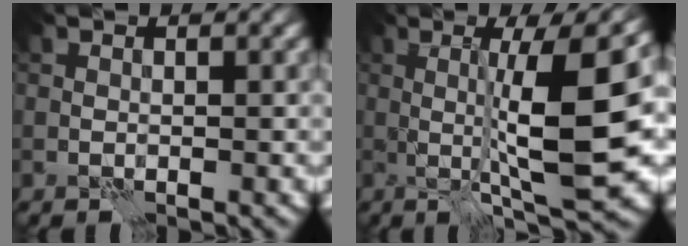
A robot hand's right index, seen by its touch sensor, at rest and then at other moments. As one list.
[{"total": 9.7, "force": [0.1, 1.6, 9.6], "torque": [-0.135, 0.007, 0.006]}]